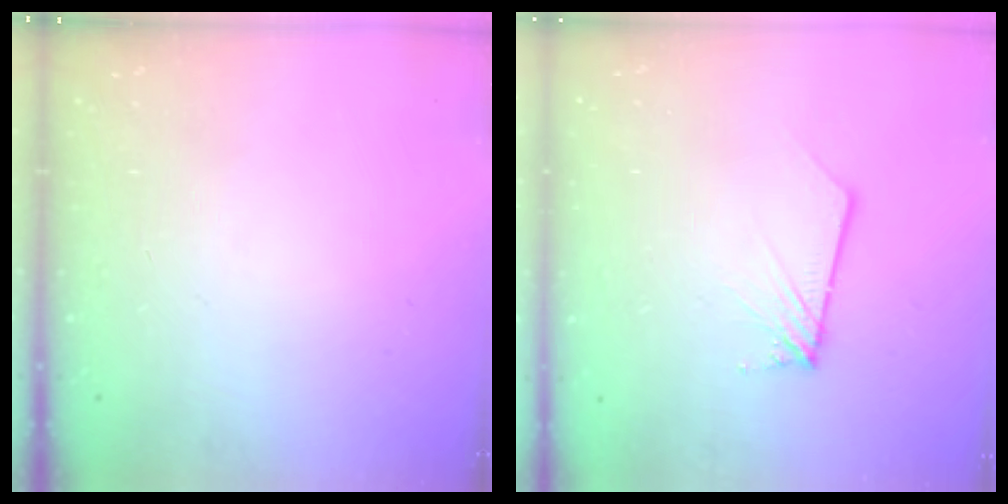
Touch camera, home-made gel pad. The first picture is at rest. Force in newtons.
{"total": 2.7, "press": 2.7, "slide": 0.2}